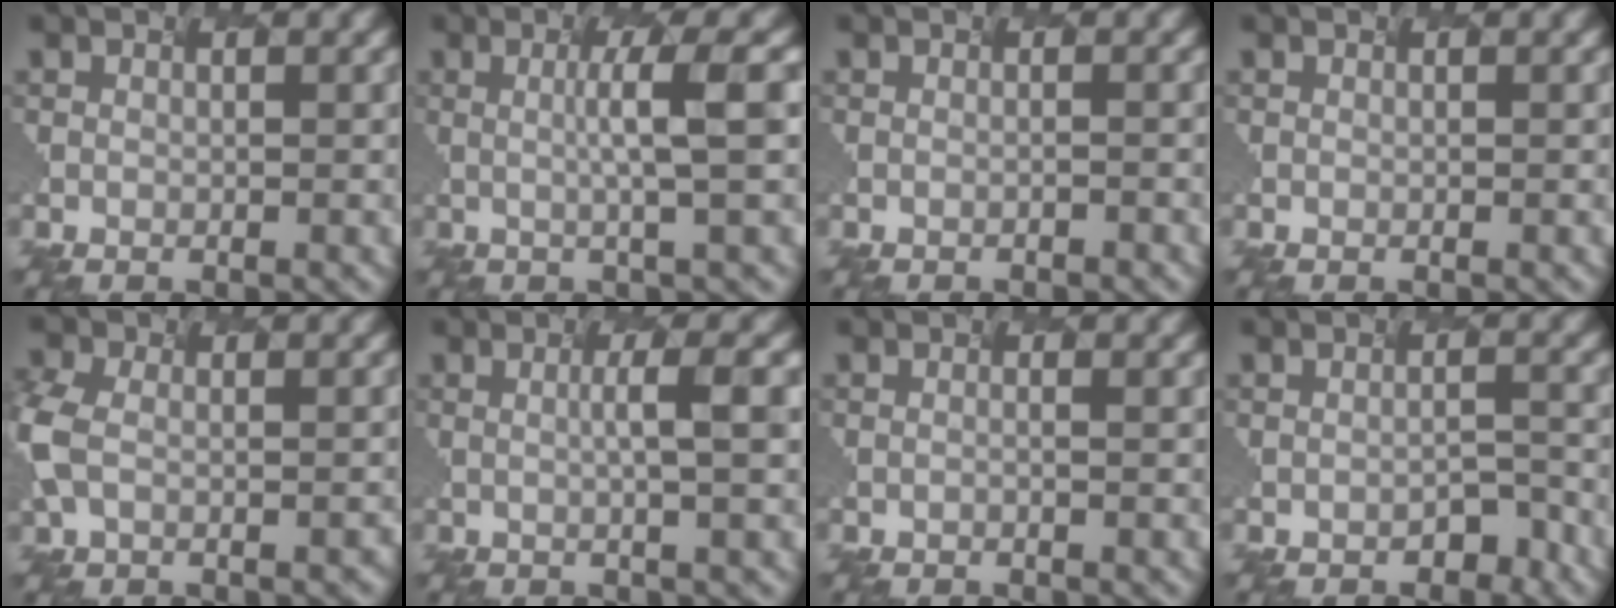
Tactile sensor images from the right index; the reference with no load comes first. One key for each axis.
{"total": 3.3, "fx": -0.3, "fy": -0.2, "fz": 3.3, "tx": -0.064, "ty": 0.008, "tz": 0.006}
{"total": 0.7, "fx": -0.3, "fy": 0.3, "fz": 0.5, "tx": 0.003, "ty": 0.003, "tz": -0.009}
{"total": 0.0}
{"total": 5.2, "fx": -1.8, "fy": 3.4, "fz": 3.5, "tx": -0.095, "ty": -0.004, "tz": -0.027}
{"total": 2.0, "fx": -0.4, "fy": -0.2, "fz": 2.0, "tx": -0.040, "ty": 0.008, "tz": 0.001}
{"total": 0.8, "fx": -0.2, "fy": 0.5, "fz": 0.7, "tx": 0.004, "ty": 0.003, "tz": -0.018}
{"total": 1.8, "fx": -1.7, "fy": 0.4, "fz": 0.5, "tx": -0.021, "ty": -0.005, "tz": -0.010}